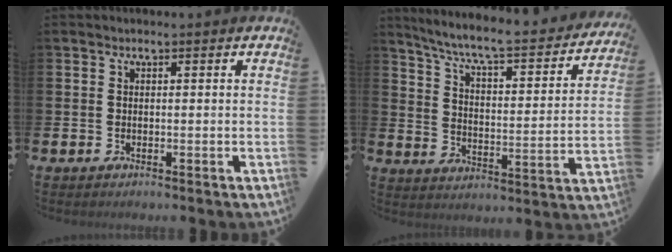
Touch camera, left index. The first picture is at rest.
{"total": 7.2, "force": [6.4, 0.9, 3.2], "torque": [-0.095, -0.044, 0.104]}